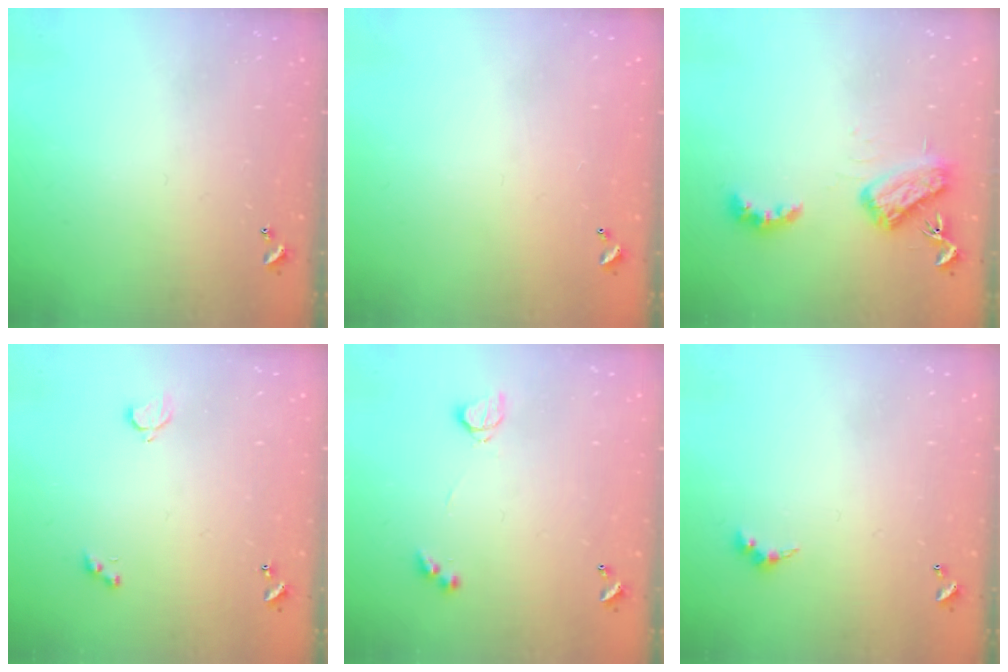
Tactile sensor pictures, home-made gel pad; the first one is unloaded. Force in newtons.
{"total": 2.9, "press": 2.9, "slide": 0.1}
{"total": 7.1, "press": 7.1, "slide": 0.4}
{"total": 0.9, "press": 0.8, "slide": 0.4}
{"total": 3.0, "press": 2.9, "slide": 0.6}
{"total": 3.0, "press": 2.9, "slide": 0.5}